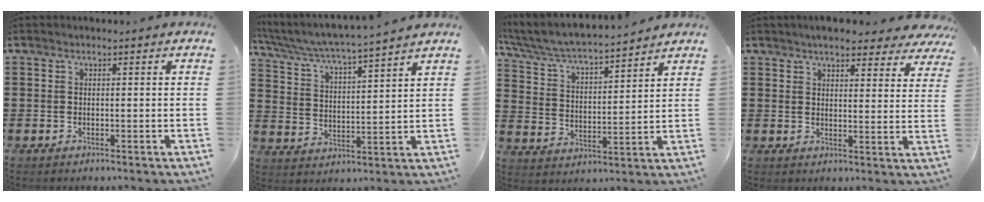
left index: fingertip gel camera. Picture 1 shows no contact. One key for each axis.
{"total": 4.3, "fx": 4.0, "fy": -0.7, "fz": 1.5, "tx": -0.052, "ty": -0.037, "tz": 0.059}
{"total": 5.2, "fx": 4.9, "fy": 0.1, "fz": 2.0, "tx": -0.061, "ty": -0.036, "tz": 0.076}
{"total": 4.9, "fx": 4.6, "fy": 0.6, "fz": 1.7, "tx": -0.041, "ty": -0.014, "tz": 0.082}